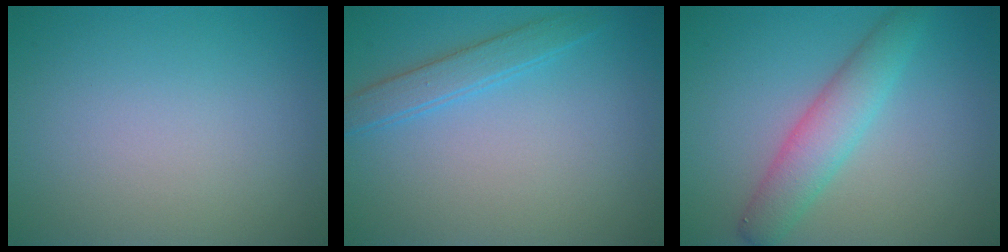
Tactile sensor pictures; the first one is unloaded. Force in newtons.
{"total": 2.2, "press": 2.2, "slide": 0.1}
{"total": 3.8, "press": 3.8, "slide": 0.1}